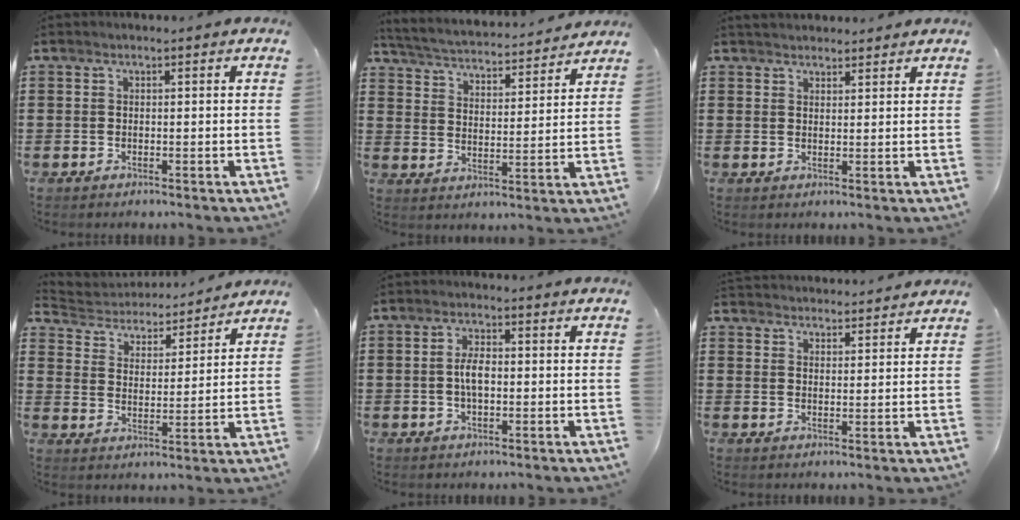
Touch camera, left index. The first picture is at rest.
{"total": 3.4, "force": [3.4, 0.0, 0.5], "torque": [-0.031, -0.029, 0.050]}
{"total": 1.9, "force": [1.9, 0.4, -0.1], "torque": [-0.003, 0.002, 0.038]}
{"total": 3.7, "force": [3.6, 0.8, 0.0], "torque": [-0.026, -0.030, 0.056]}
{"total": 3.5, "force": [-0.1, 1.4, 3.2], "torque": [-0.070, 0.000, -0.005]}
{"total": 3.2, "force": [3.2, 0.1, -0.3], "torque": [-0.006, -0.015, 0.060]}